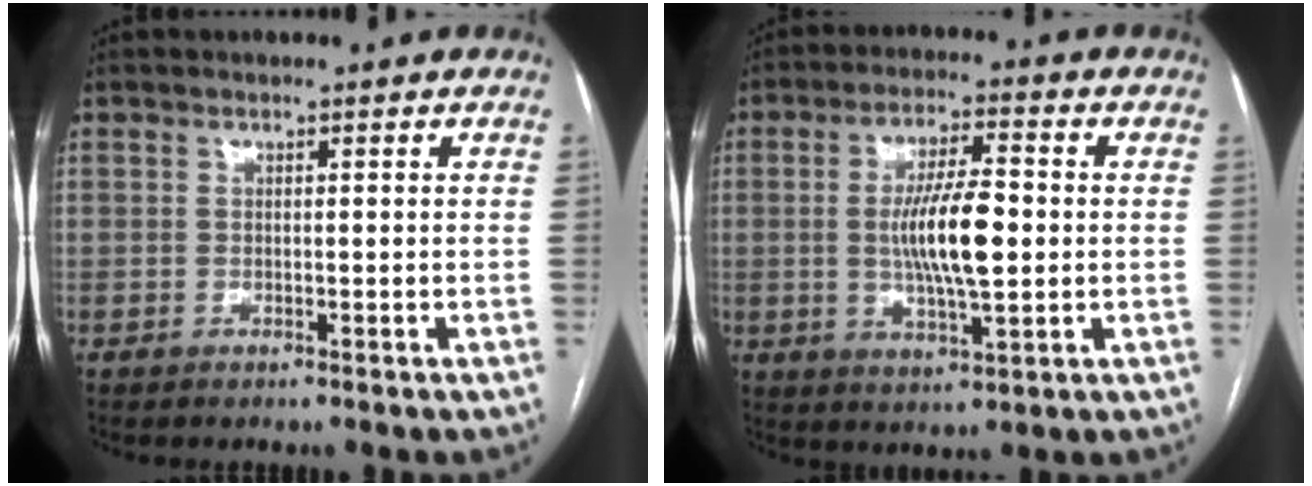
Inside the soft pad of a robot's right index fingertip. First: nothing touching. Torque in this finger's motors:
{"motor_torque": [0.39, 0.00, 0.44, 0.12]}